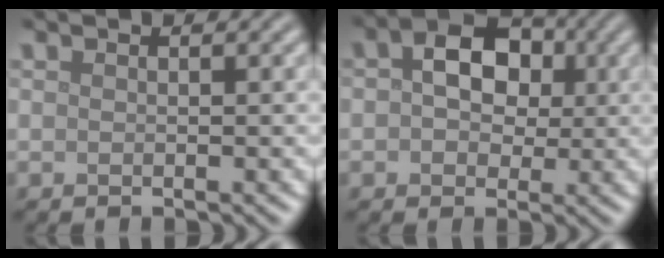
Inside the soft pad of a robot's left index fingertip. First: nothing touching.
{"total": 6.3, "force": [1.2, 4.5, 4.2], "torque": [-0.060, 0.015, -0.006]}